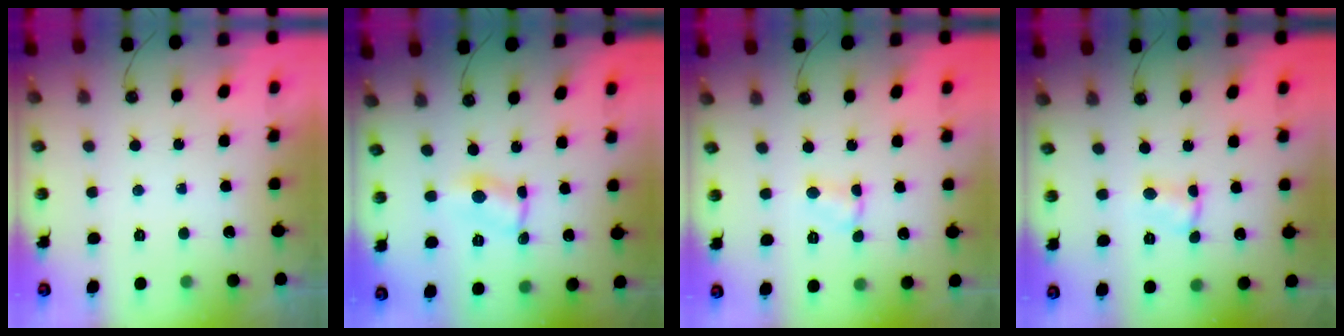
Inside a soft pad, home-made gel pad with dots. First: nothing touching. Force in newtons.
{"total": 2.2, "press": 2.1, "slide": 0.3}
{"total": 3.3, "press": 3.3, "slide": 0.5}
{"total": 1.9, "press": 1.9, "slide": 0.3}